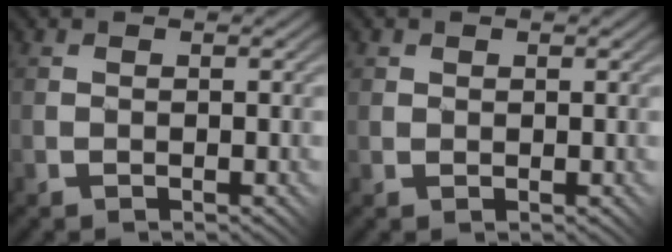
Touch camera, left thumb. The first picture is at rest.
{"total": 1.1, "force": [0.7, 0.8, 0.0], "torque": [-0.001, 0.000, 0.013]}